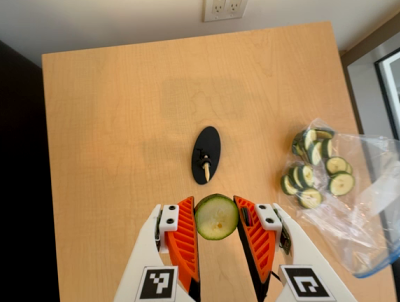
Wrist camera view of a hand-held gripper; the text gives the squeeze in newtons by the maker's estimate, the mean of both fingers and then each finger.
{"total": 9.5, "left": 9.6, "right": 9.4}